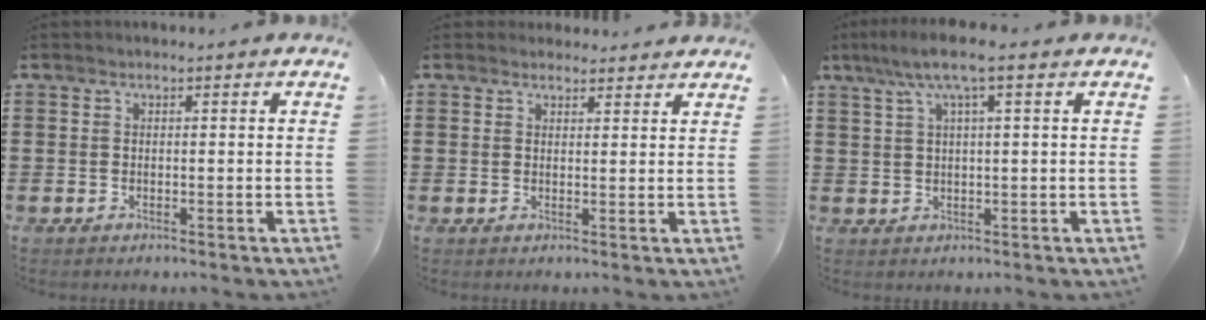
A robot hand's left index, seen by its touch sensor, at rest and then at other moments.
{"total": 2.1, "force": [2.0, 0.7, 0.1], "torque": [0.001, -0.001, 0.038]}
{"total": 5.2, "force": [2.1, 0.7, 4.7], "torque": [-0.098, 0.007, 0.034]}